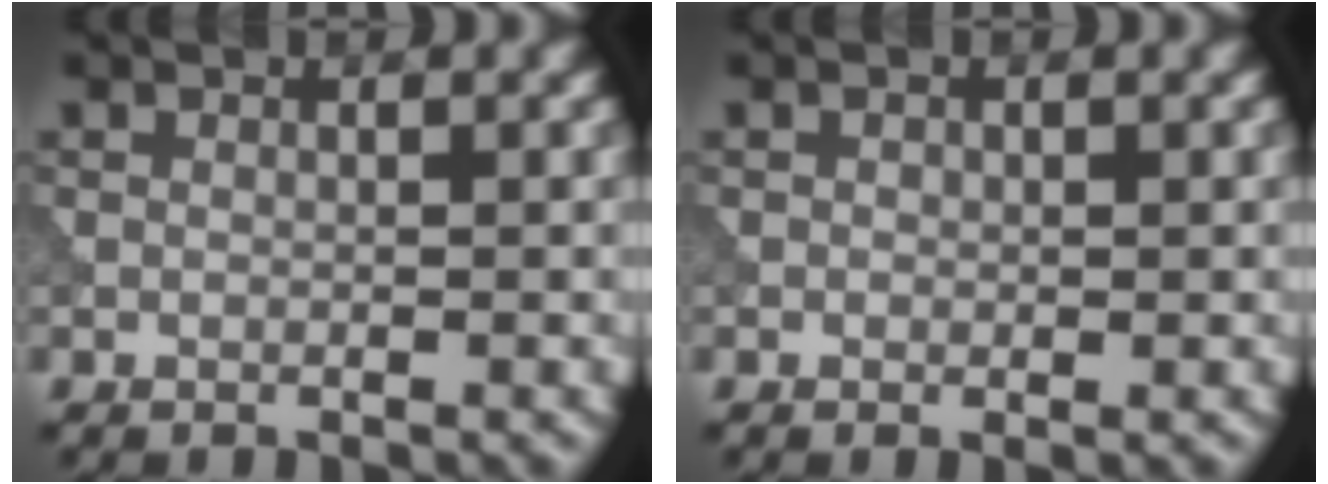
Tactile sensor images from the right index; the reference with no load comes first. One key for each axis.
{"total": 0.6, "fx": 0.0, "fy": 0.4, "fz": 0.4, "tx": -0.004, "ty": -0.002, "tz": -0.001}